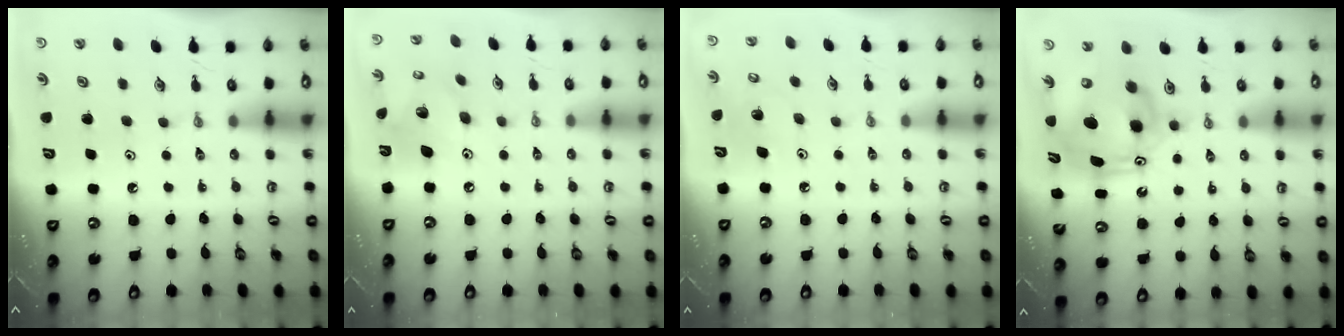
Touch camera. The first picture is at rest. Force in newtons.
{"total": 12.2, "press": 12.1, "slide": 1.1}
{"total": 5.5, "press": 5.4, "slide": 0.8}
{"total": 13.0, "press": 12.8, "slide": 2.3}